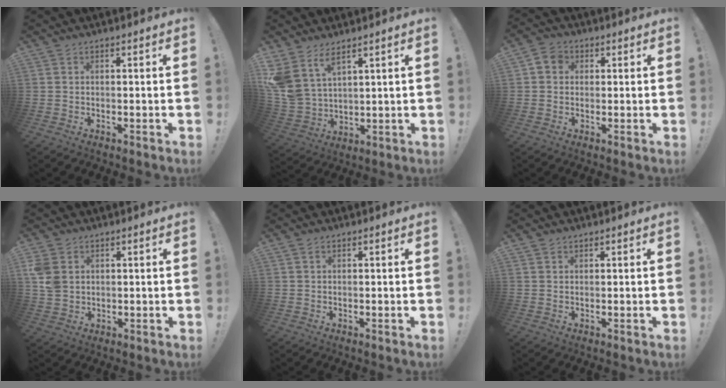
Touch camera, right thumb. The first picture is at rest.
{"total": 9.5, "force": [6.5, 5.0, 4.7], "torque": [-0.109, -0.048, 0.129]}
{"total": 4.7, "force": [0.9, 4.1, 2.1], "torque": [-0.039, 0.011, 0.019]}
{"total": 6.8, "force": [2.2, 5.2, 3.7], "torque": [-0.064, -0.005, 0.042]}
{"total": 0.7, "force": [0.5, 0.5, 0.2], "torque": [0.002, -0.002, 0.009]}
{"total": 1.2, "force": [1.0, 0.6, 0.1], "torque": [0.005, -0.006, 0.018]}